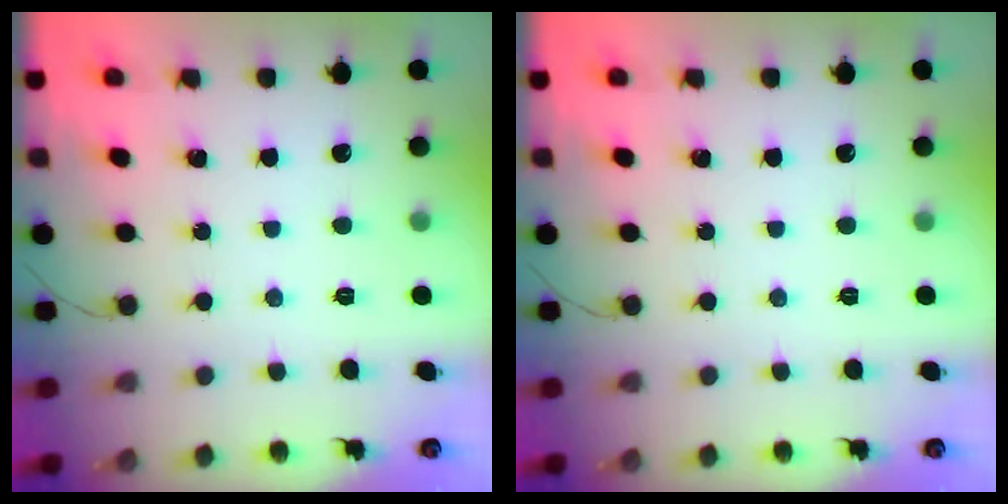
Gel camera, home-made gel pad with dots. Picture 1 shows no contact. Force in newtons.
{"total": 0.0}